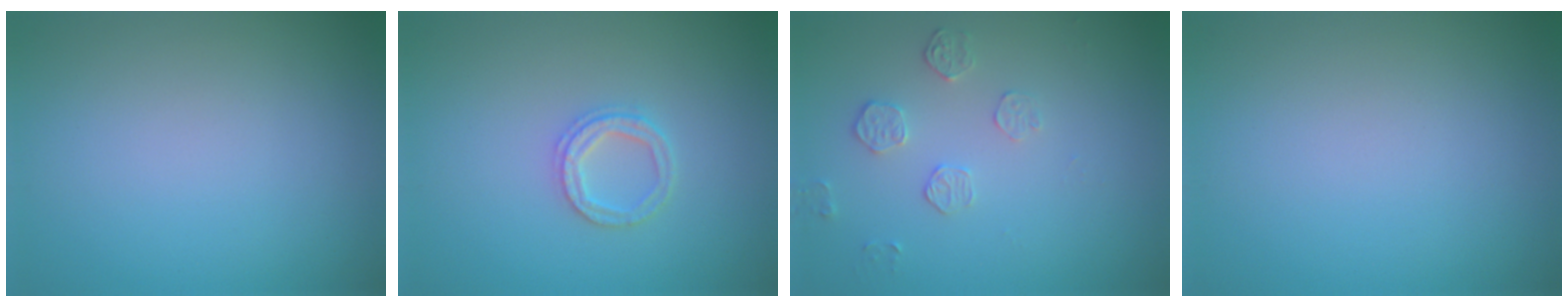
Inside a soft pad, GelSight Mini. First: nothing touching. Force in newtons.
{"total": 2.1, "press": 2.0, "slide": 0.4}
{"total": 1.7, "press": 1.0, "slide": 1.4}
{"total": 0.0}